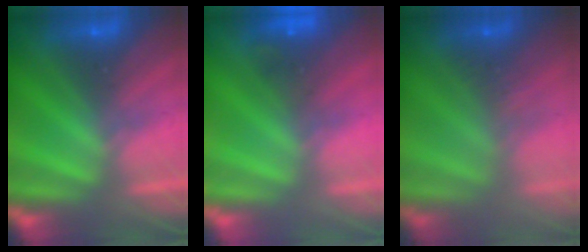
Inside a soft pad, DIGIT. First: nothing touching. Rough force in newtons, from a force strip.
{"total": 4.7}
{"total": 2.9}